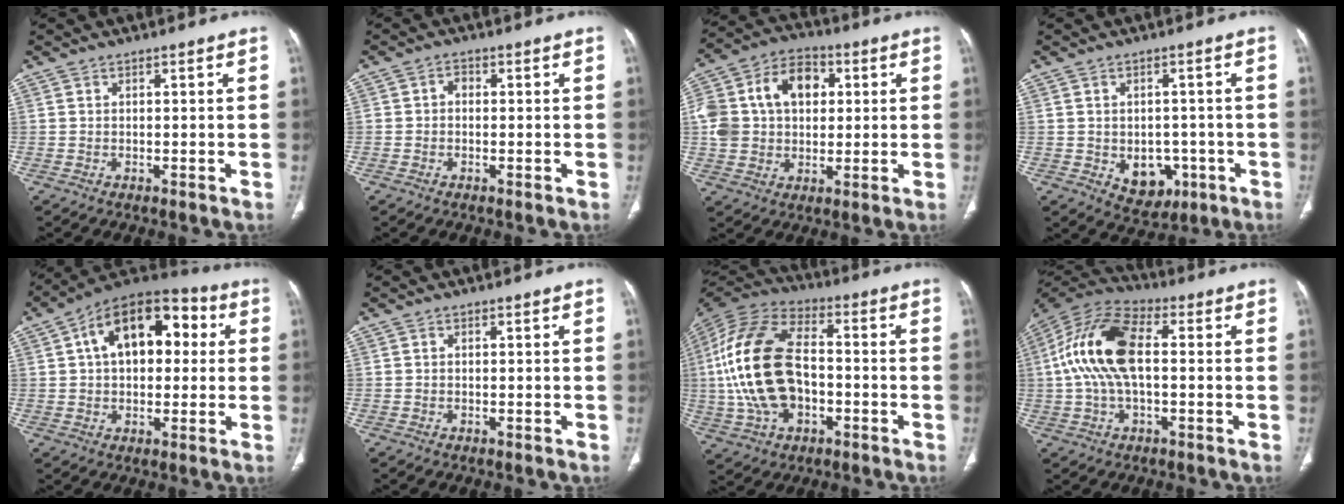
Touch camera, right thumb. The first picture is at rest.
{"total": 1.6, "force": [-0.2, 1.2, 1.0], "torque": [-0.008, 0.006, -0.010]}
{"total": 17.2, "force": [3.1, 12.6, 11.3], "torque": [-0.204, 0.024, 0.053]}
{"total": 7.6, "force": [-2.1, 5.7, 4.5], "torque": [-0.029, 0.011, -0.011]}
{"total": 18.0, "force": [4.0, 10.7, 13.8], "torque": [-0.175, 0.031, 0.051]}
{"total": 0.0}
{"total": 21.0, "force": [-1.7, 12.8, 16.6], "torque": [-0.339, 0.023, -0.029]}
{"total": 16.0, "force": [1.0, 8.1, 13.8], "torque": [-0.283, 0.036, 0.012]}